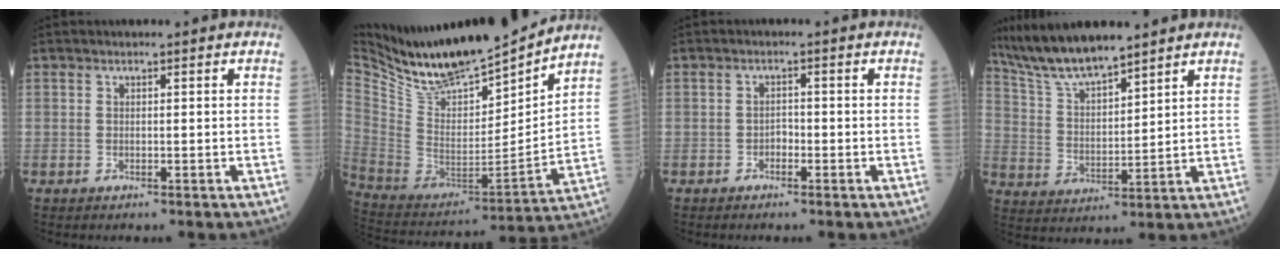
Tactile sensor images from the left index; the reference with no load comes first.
{"total": 18.9, "force": [17.1, 2.8, 7.6], "torque": [-0.157, -0.036, 0.302]}
{"total": 1.5, "force": [-1.1, 0.7, 0.6], "torque": [-0.005, 0.000, -0.022]}
{"total": 10.4, "force": [9.3, 1.2, 4.6], "torque": [-0.102, 0.007, 0.183]}